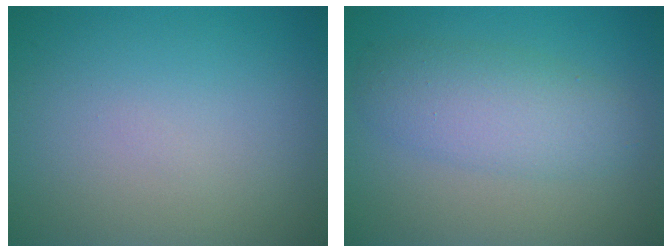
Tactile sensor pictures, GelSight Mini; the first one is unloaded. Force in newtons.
{"total": 4.4, "press": 4.4, "slide": 0.2}